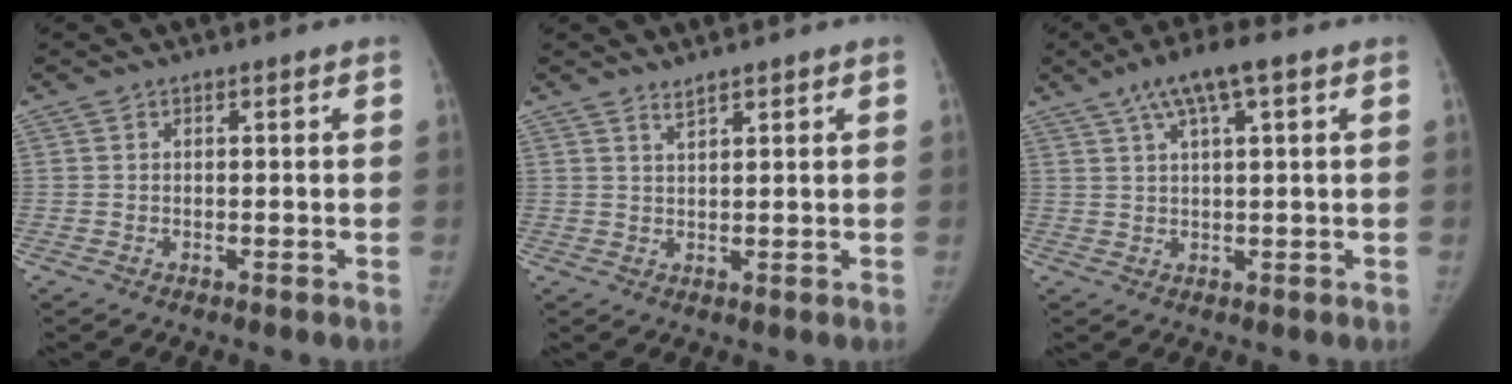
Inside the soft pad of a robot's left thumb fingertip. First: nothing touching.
{"total": 2.0, "force": [1.8, 0.3, 0.9], "torque": [-0.014, -0.012, 0.036]}
{"total": 7.8, "force": [3.9, 1.6, 6.6], "torque": [-0.122, 0.010, 0.070]}